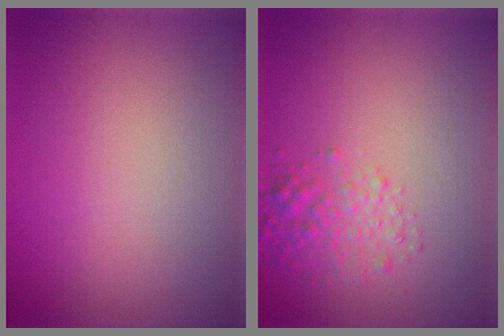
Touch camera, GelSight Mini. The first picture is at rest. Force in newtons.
{"total": 2.6, "press": 2.6, "slide": 0.1}